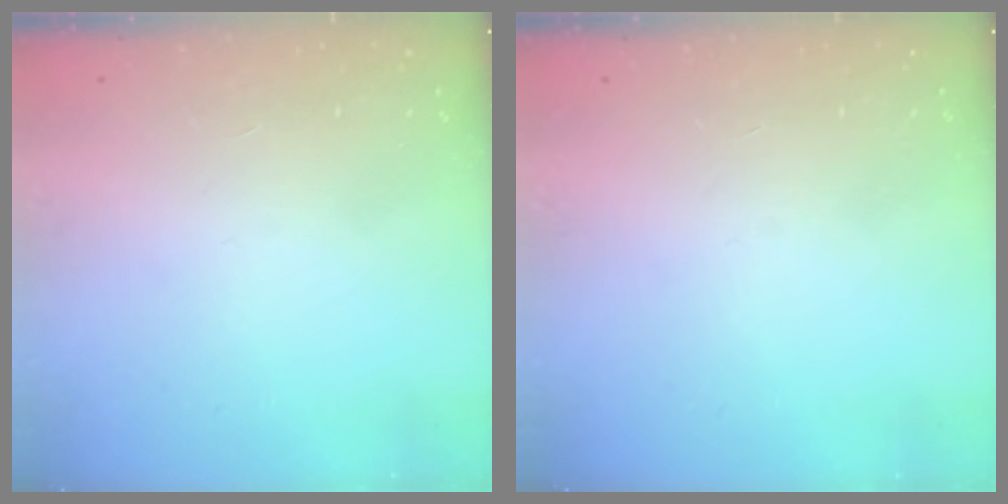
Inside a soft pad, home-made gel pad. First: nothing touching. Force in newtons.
{"total": 0.0}